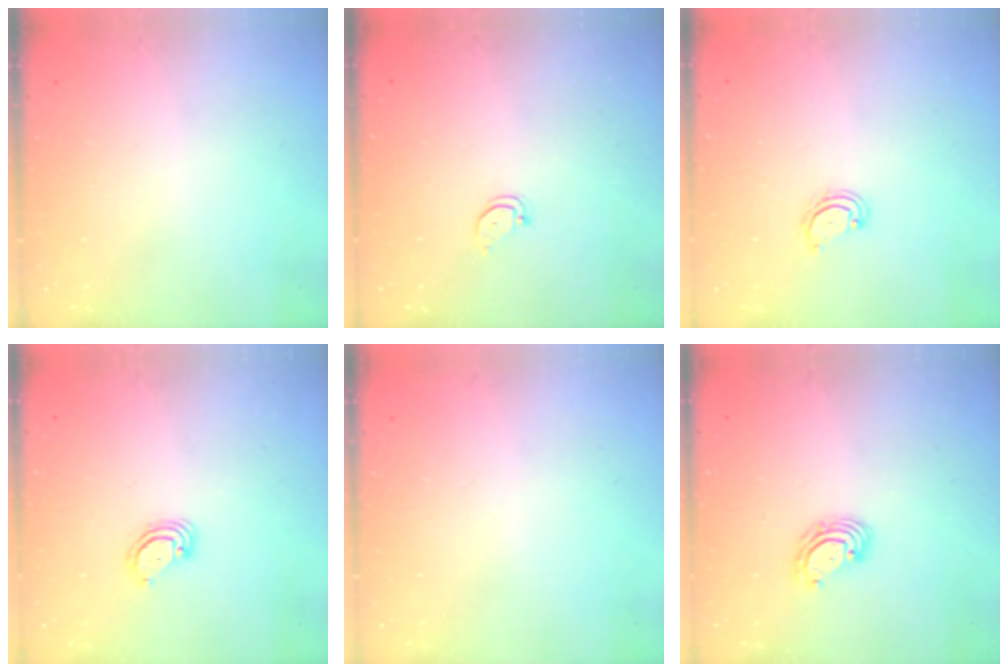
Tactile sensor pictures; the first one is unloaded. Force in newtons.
{"total": 2.4, "press": 2.4, "slide": 0.2}
{"total": 2.8, "press": 2.8, "slide": 0.2}
{"total": 3.8, "press": 3.8, "slide": 0.3}
{"total": 0.0}
{"total": 5.1, "press": 5.0, "slide": 0.6}